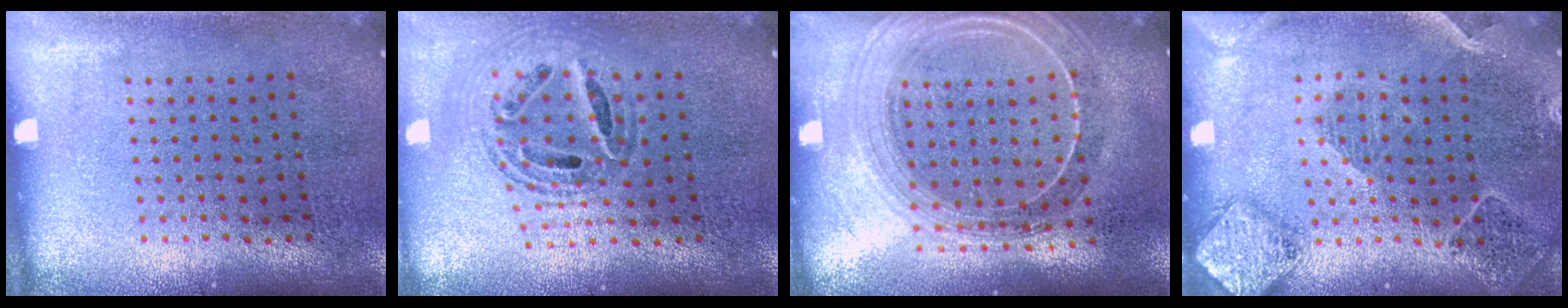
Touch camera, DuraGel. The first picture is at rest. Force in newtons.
{"total": 0.9, "press": 0.9, "slide": 0.2}
{"total": 2.1, "press": 1.9, "slide": 1.0}
{"total": 2.3, "press": 2.1, "slide": 1.0}